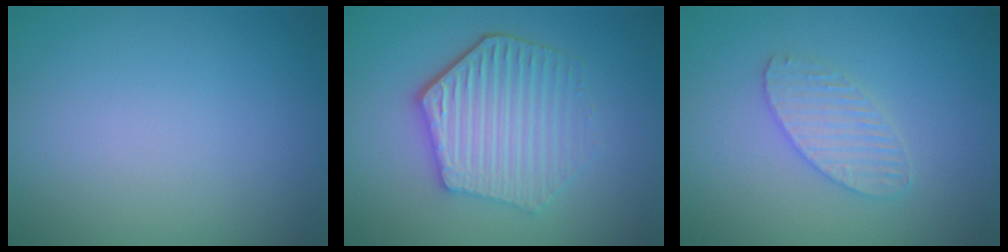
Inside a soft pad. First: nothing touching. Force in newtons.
{"total": 5.3, "press": 4.3, "slide": 3.0}
{"total": 2.3, "press": 2.3, "slide": 0.2}